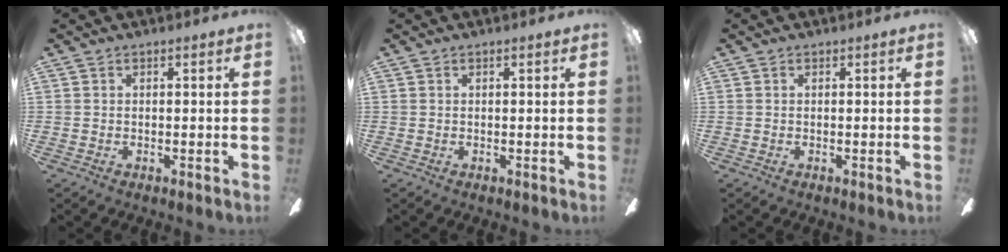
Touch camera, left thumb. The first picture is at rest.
{"total": 0.7, "force": [0.3, 0.1, 0.6], "torque": [-0.013, 0.000, 0.005]}
{"total": 0.0}